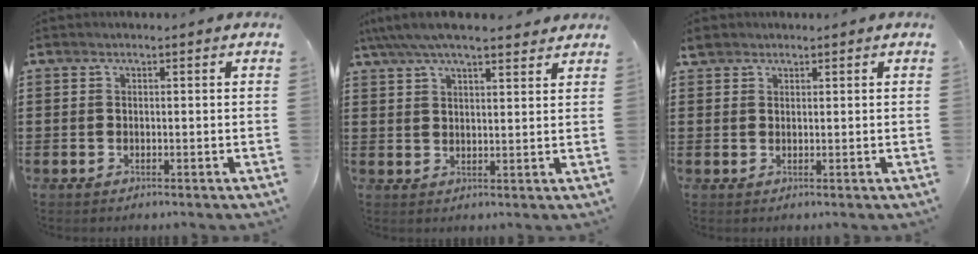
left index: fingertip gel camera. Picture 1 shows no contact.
{"total": 5.4, "force": [4.6, 1.1, 2.6], "torque": [-0.064, -0.006, 0.084]}
{"total": 1.8, "force": [1.5, 0.8, 0.3], "torque": [-0.011, 0.005, 0.030]}